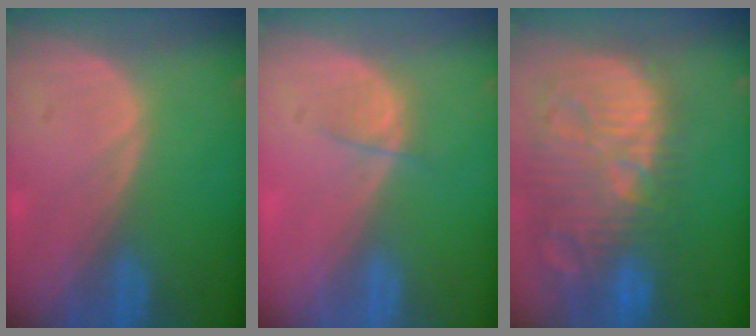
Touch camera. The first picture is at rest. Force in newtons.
{"total": 2.2, "press": 2.0, "slide": 0.9}
{"total": 15.0, "press": 13.0, "slide": 7.4}